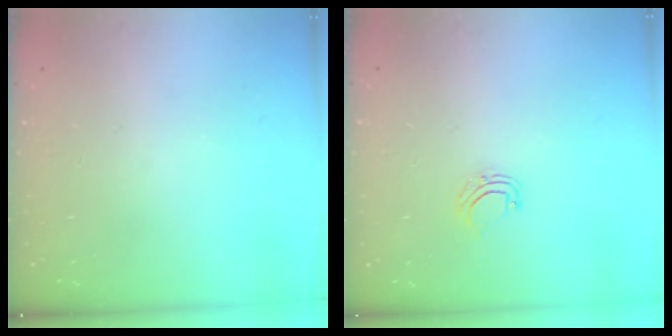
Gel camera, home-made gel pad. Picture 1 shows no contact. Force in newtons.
{"total": 4.9, "press": 4.8, "slide": 0.5}